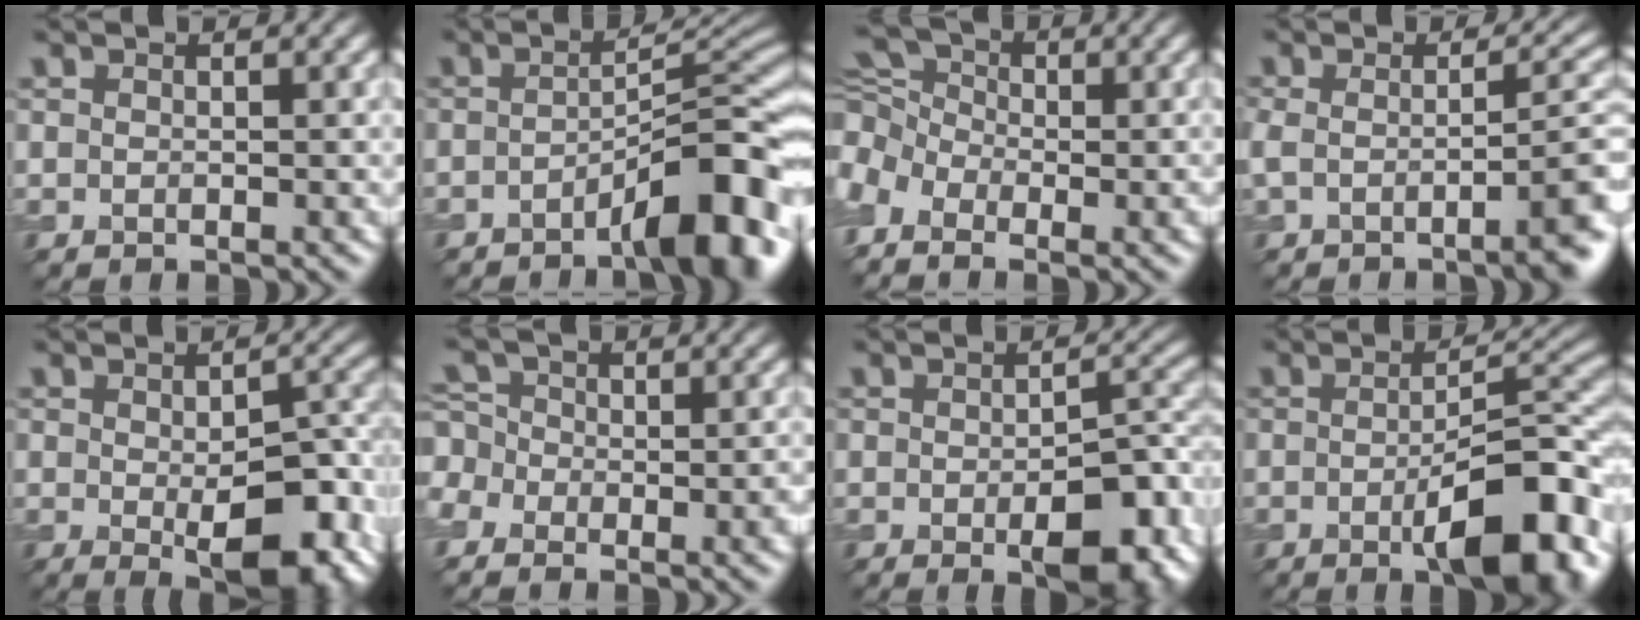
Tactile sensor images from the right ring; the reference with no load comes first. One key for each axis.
{"total": 8.7, "fx": -4.4, "fy": 1.9, "fz": 7.3, "tx": -0.087, "ty": 0.021, "tz": -0.063}
{"total": 7.1, "fx": -3.4, "fy": 4.3, "fz": 4.5, "tx": -0.106, "ty": 0.004, "tz": -0.049}
{"total": 6.0, "fx": -2.1, "fy": 1.2, "fz": 5.5, "tx": -0.071, "ty": -0.001, "tz": -0.032}
{"total": 8.7, "fx": -2.5, "fy": 3.1, "fz": 7.7, "tx": -0.112, "ty": -0.011, "tz": -0.018}
{"total": 6.1, "fx": -3.3, "fy": 3.9, "fz": 3.3, "tx": -0.050, "ty": 0.016, "tz": -0.052}
{"total": 7.4, "fx": -2.7, "fy": 2.5, "fz": 6.4, "tx": -0.091, "ty": -0.001, "tz": -0.025}
{"total": 9.8, "fx": -3.4, "fy": 2.6, "fz": 8.8, "tx": -0.120, "ty": 0.004, "tz": -0.040}